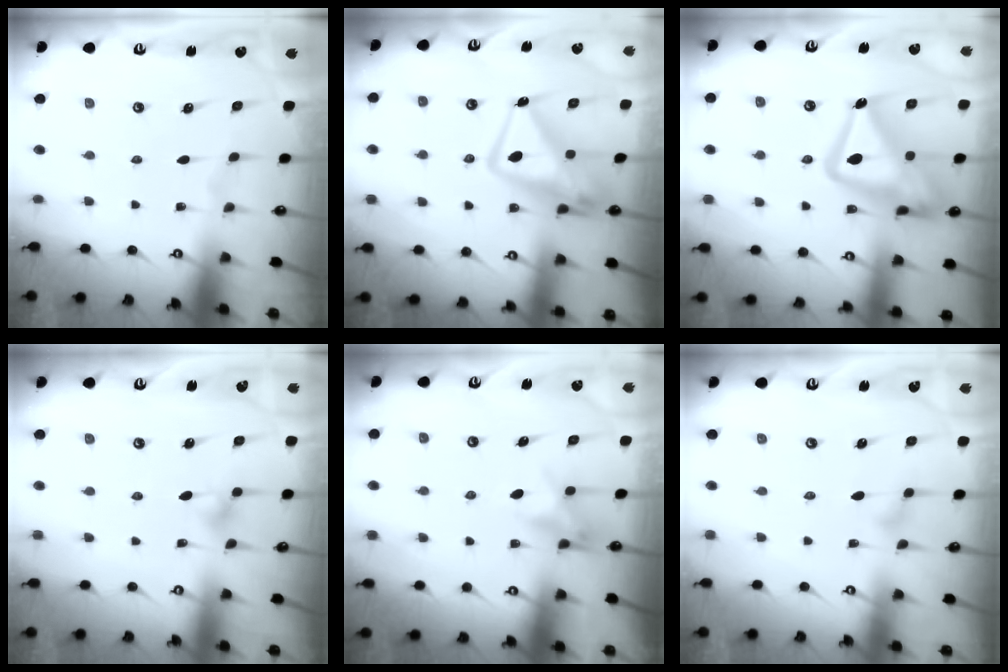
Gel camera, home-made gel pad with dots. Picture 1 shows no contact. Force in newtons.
{"total": 11.7, "press": 11.7, "slide": 1.0}
{"total": 19.8, "press": 19.7, "slide": 1.5}
{"total": 5.4, "press": 5.3, "slide": 1.2}
{"total": 8.5, "press": 8.5, "slide": 0.9}
{"total": 7.5, "press": 7.5, "slide": 0.4}